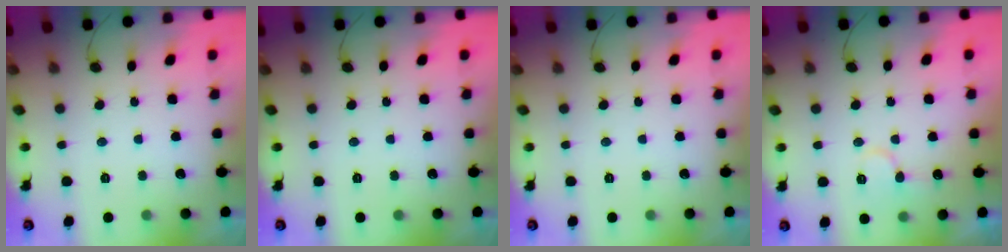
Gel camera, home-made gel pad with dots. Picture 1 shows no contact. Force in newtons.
{"total": 0.0}
{"total": 0.0}
{"total": 8.3, "press": 8.2, "slide": 1.2}